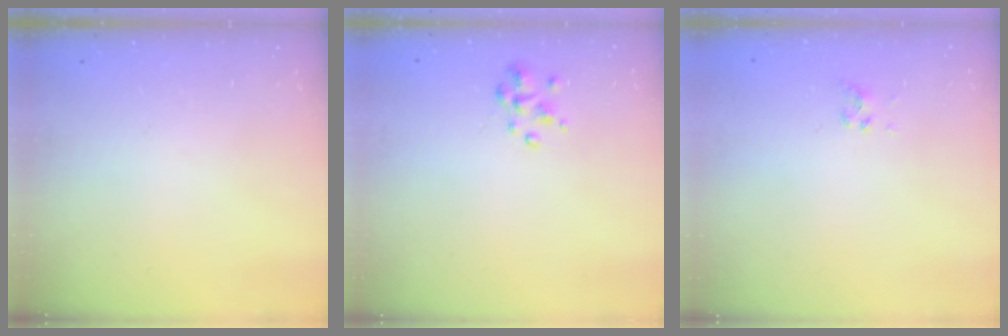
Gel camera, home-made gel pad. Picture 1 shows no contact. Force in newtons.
{"total": 2.5, "press": 2.4, "slide": 0.7}
{"total": 2.3, "press": 2.1, "slide": 1.0}